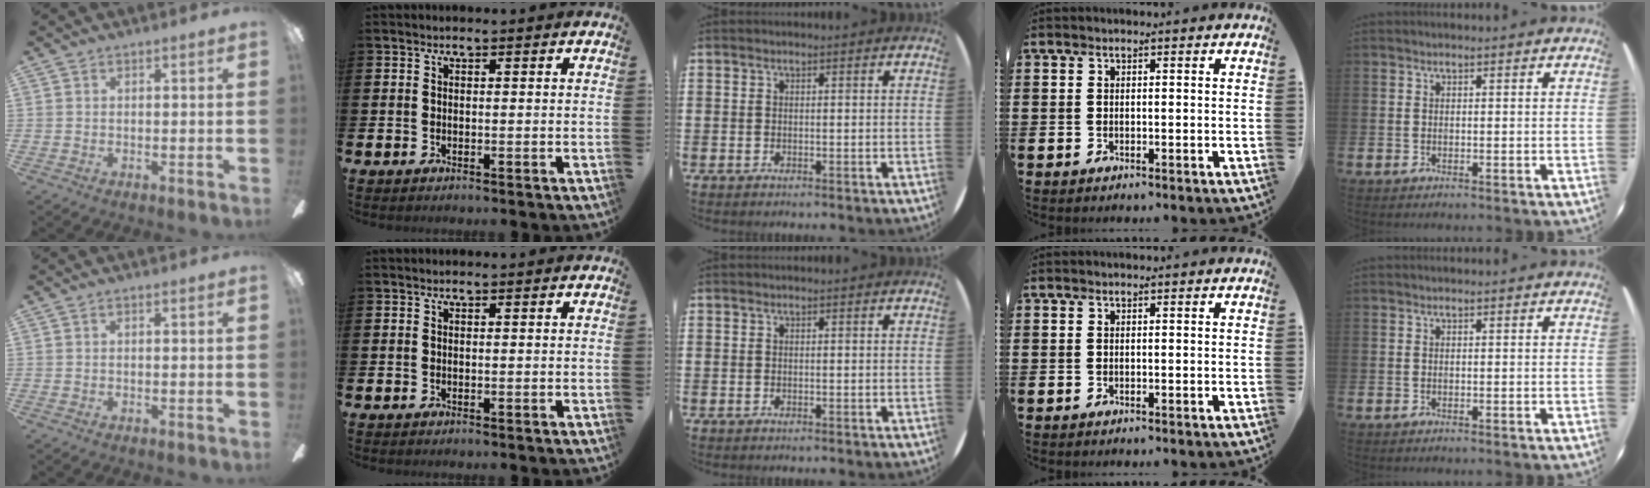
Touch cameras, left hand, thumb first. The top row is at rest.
{}